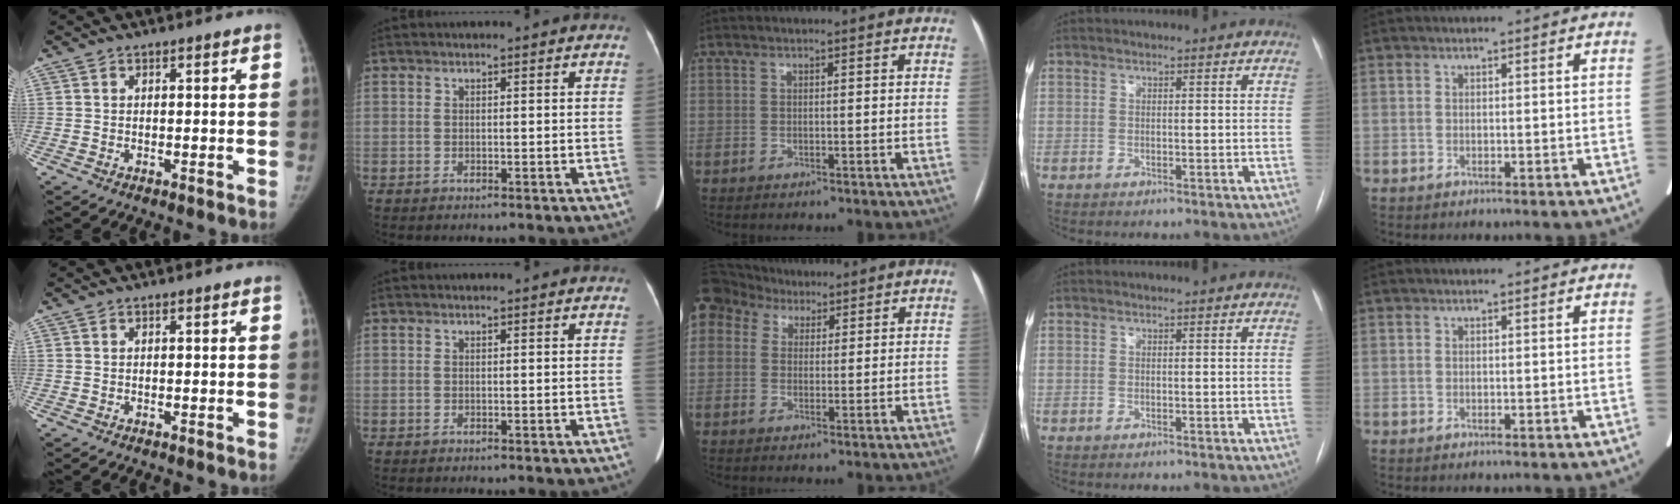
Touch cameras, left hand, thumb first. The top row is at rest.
{"middle": {"total": 12.0, "force": [6.9, 8.9, 4.2], "torque": [-0.136, 0.063, 0.135]}}